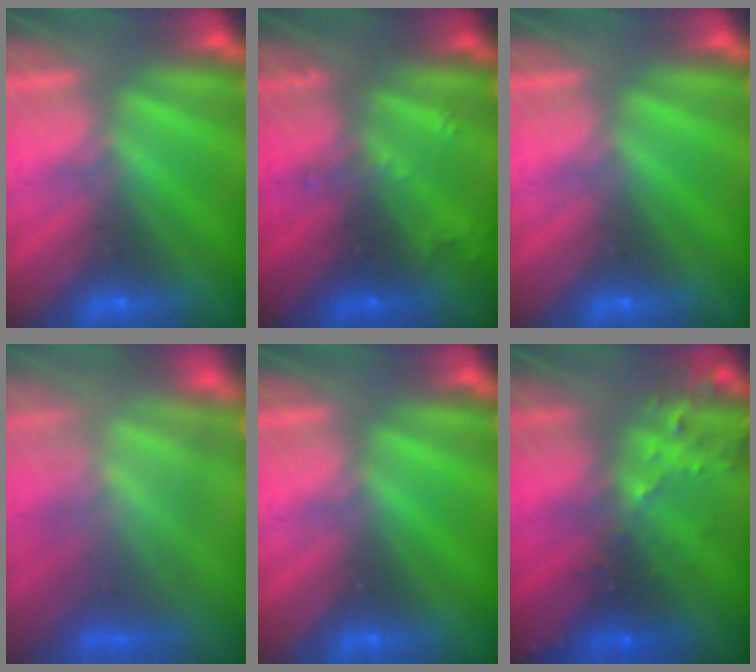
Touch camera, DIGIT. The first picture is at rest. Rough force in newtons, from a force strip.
{"total": 2.4}
{"total": 0.0}
{"total": 3.8}
{"total": 0.0}
{"total": 7.6}